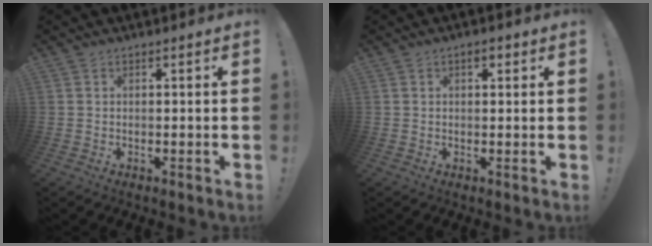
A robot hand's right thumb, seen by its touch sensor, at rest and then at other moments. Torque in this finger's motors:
{"motor_torque": [-0.46, 0.48, 0.36, -0.09, -0.04]}